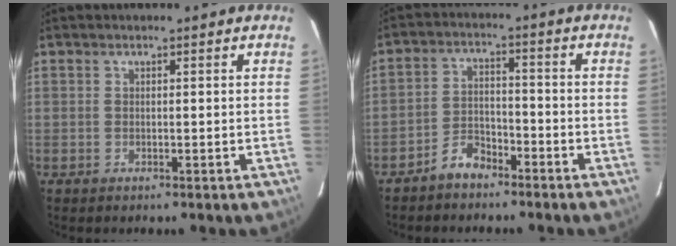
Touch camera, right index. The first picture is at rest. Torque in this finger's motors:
{"motor_torque": [0.33, -0.40, 0.01, -0.04]}